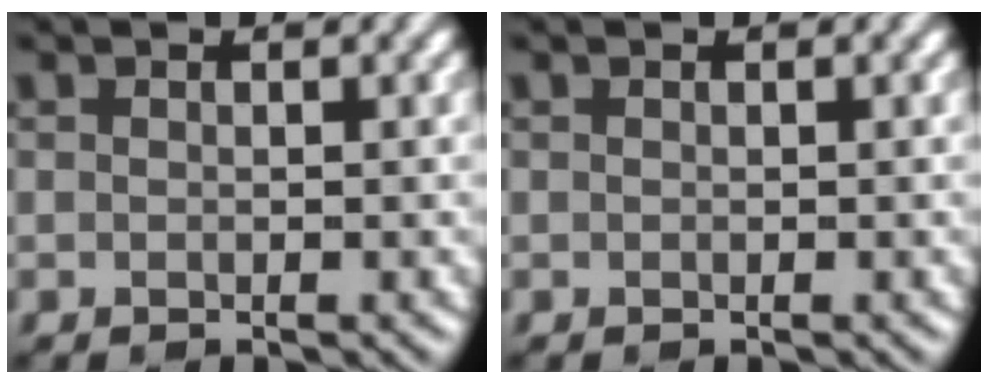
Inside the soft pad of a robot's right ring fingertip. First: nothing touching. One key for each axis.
{"total": 0.0}